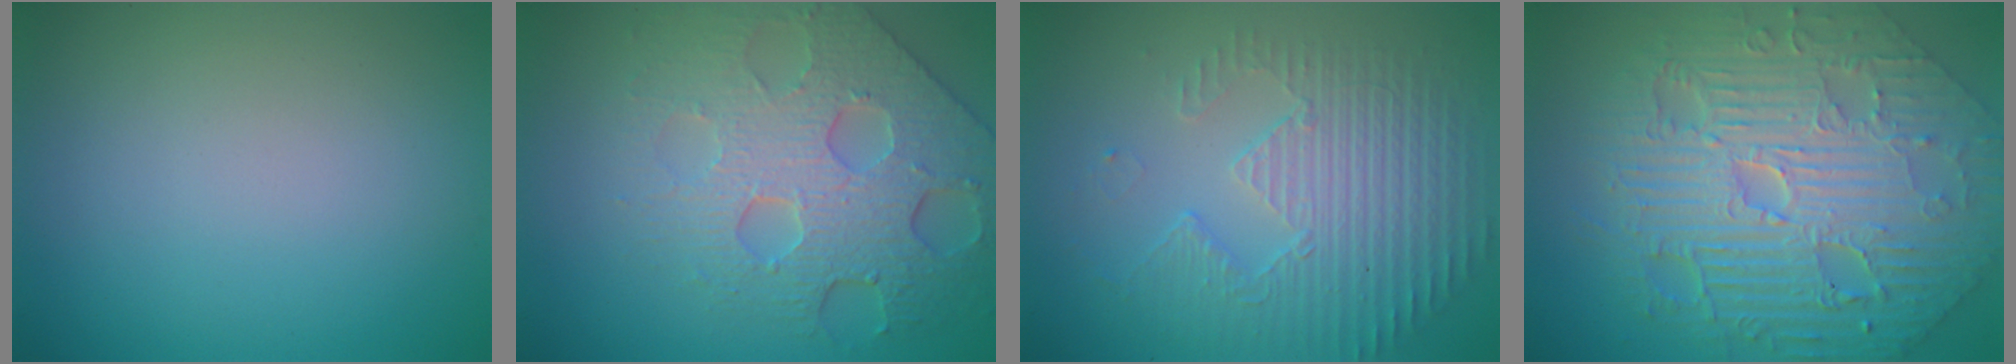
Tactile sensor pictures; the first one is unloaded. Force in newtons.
{"total": 7.3, "press": 5.7, "slide": 4.6}
{"total": 5.5, "press": 3.6, "slide": 4.1}
{"total": 11.9, "press": 7.8, "slide": 9.0}